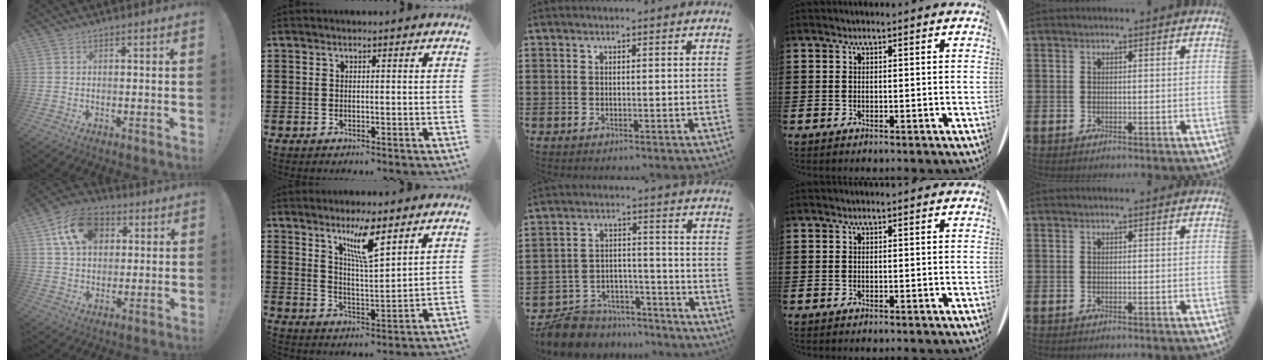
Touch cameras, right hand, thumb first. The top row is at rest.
{"thumb": {"total": 15.5, "force": [5.7, 11.3, 8.9], "torque": [-0.135, -0.007, 0.111]}, "index": {"total": 7.2, "force": [4.9, 1.0, 5.2], "torque": [-0.099, -0.011, 0.080]}, "middle": {"total": 7.7, "force": [-7.4, 1.9, 1.0], "torque": [-0.021, 0.022, -0.145]}}